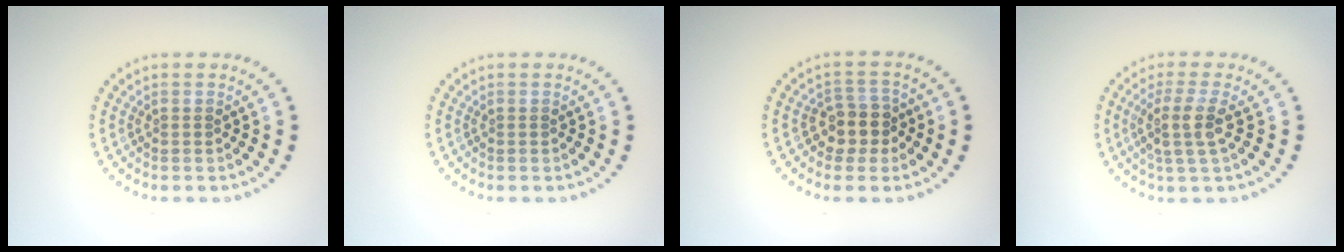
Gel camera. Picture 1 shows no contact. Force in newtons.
{"total": 0.0}
{"total": 2.7, "press": 2.5, "slide": 1.2}
{"total": 3.1, "press": 2.4, "slide": 1.9}